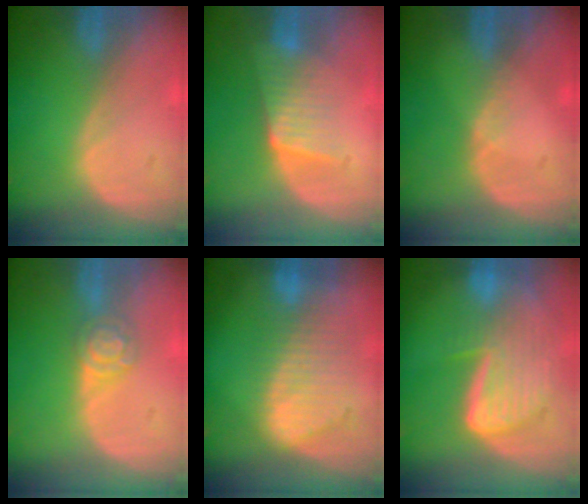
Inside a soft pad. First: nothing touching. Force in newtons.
{"total": 5.8, "press": 5.5, "slide": 1.7}
{"total": 1.1, "press": 0.8, "slide": 0.8}
{"total": 4.3, "press": 3.9, "slide": 1.7}
{"total": 9.2, "press": 8.1, "slide": 4.3}
{"total": 9.2, "press": 8.1, "slide": 4.5}